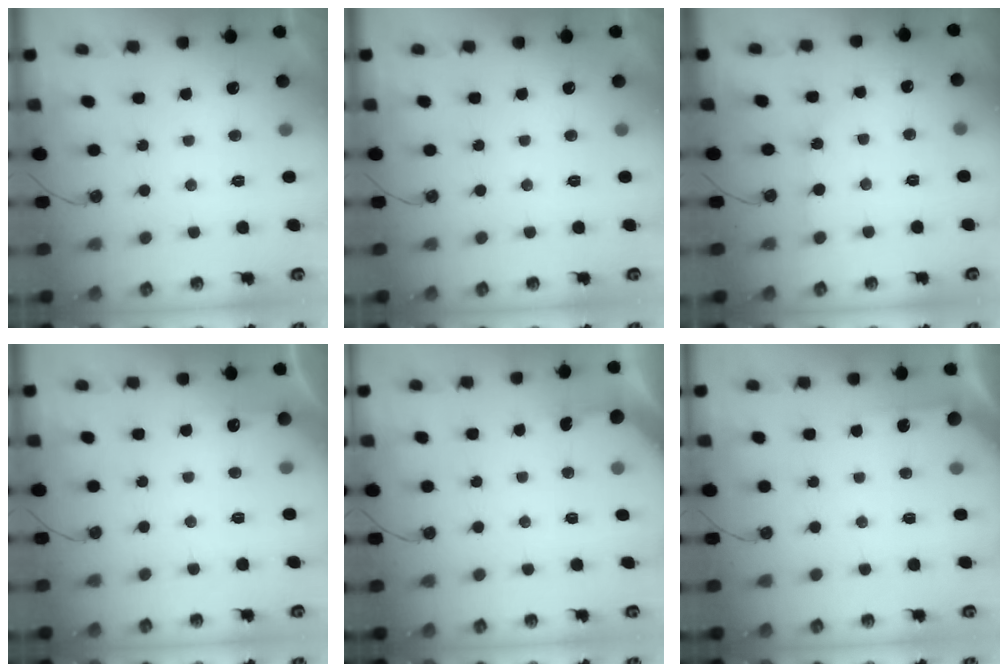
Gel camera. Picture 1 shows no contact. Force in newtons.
{"total": 0.0}
{"total": 2.4, "press": 2.4, "slide": 0.3}
{"total": 2.9, "press": 2.9, "slide": 0.3}
{"total": 1.6, "press": 1.5, "slide": 0.3}
{"total": 2.8, "press": 2.8, "slide": 0.4}